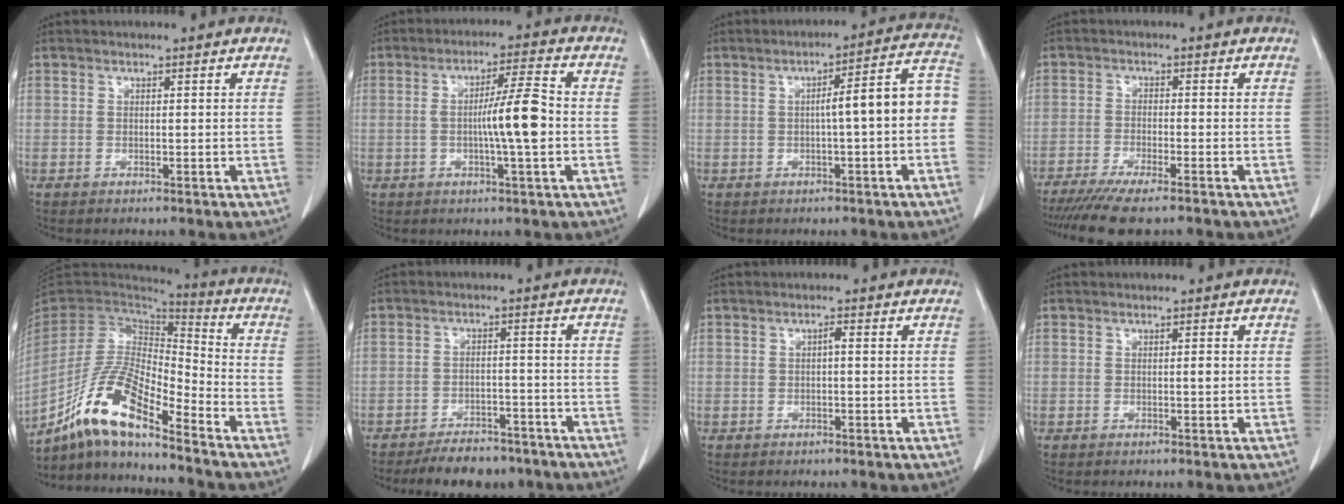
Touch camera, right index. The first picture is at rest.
{"total": 8.0, "force": [-0.9, 0.1, 7.9], "torque": [-0.133, 0.006, -0.018]}
{"total": 8.8, "force": [-0.8, 0.8, 8.7], "torque": [-0.110, 0.037, -0.017]}
{"total": 10.4, "force": [-8.6, 0.9, 5.8], "torque": [-0.087, -0.021, -0.135]}
{"total": 14.3, "force": [-10.0, 2.7, 9.8], "torque": [-0.192, 0.003, -0.185]}
{"total": 8.3, "force": [-7.1, 3.2, 2.9], "torque": [-0.035, 0.000, -0.104]}
{"total": 0.8, "force": [0.0, 0.2, 0.8], "torque": [-0.014, 0.002, -0.001]}
{"total": 0.8, "force": [0.0, 0.1, 0.8], "torque": [-0.009, 0.001, -0.001]}